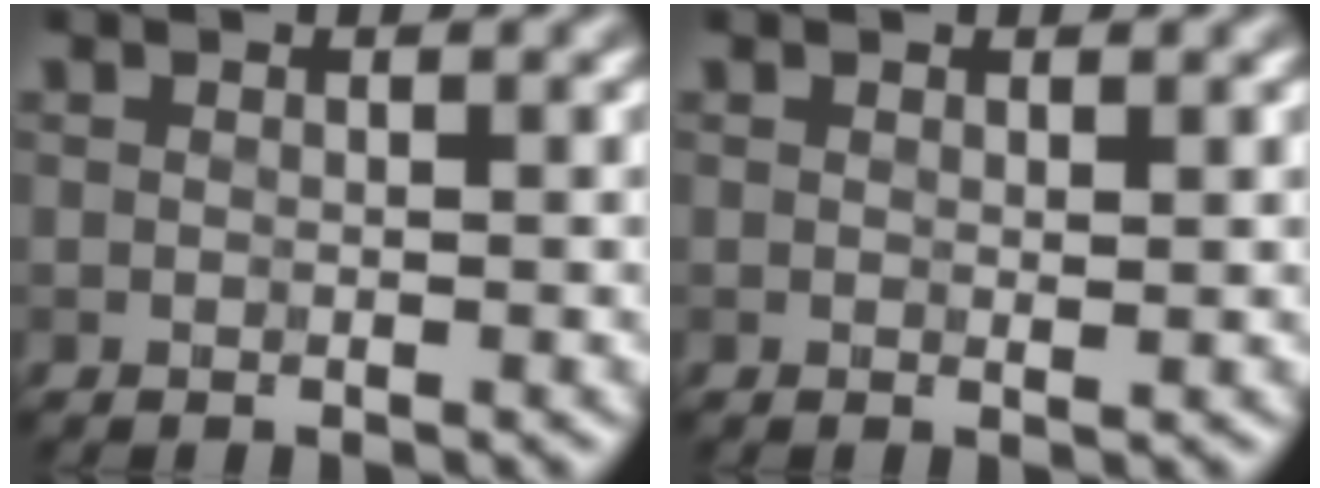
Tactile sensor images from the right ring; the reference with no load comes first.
{"total": 0.5, "force": [0.3, -0.1, 0.4], "torque": [-0.004, 0.001, 0.008]}